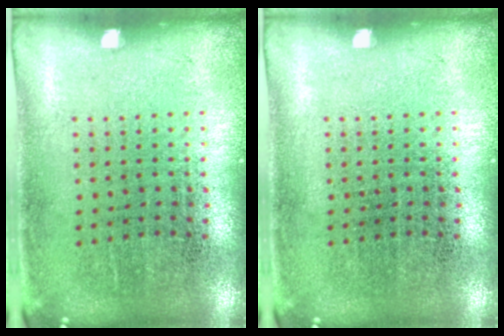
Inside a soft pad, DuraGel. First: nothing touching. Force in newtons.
{"total": 0.0}